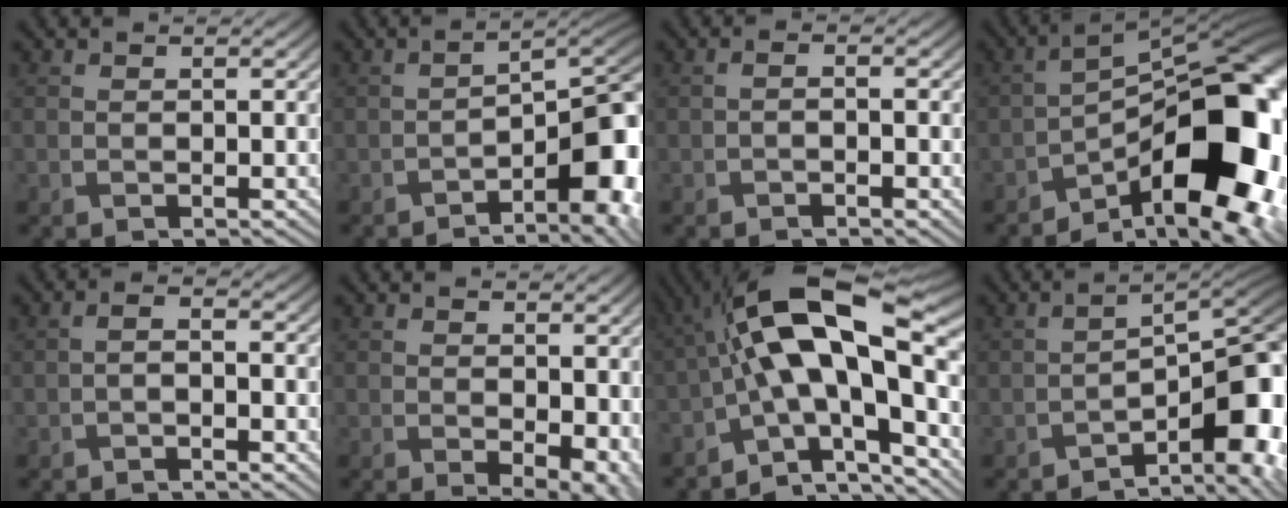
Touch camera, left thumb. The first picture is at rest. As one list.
[{"total": 8.0, "force": [-3.3, 2.1, 6.9], "torque": [-0.090, -0.001, -0.049]}, {"total": 0.7, "force": [-0.4, -0.3, 0.6], "torque": [-0.011, 0.006, -0.010]}, {"total": 16.2, "force": [-7.2, 6.5, 13.0], "torque": [-0.171, -0.002, -0.129]}, {"total": 1.1, "force": [-0.7, -0.1, 0.9], "torque": [-0.018, 0.006, -0.020]}, {"total": 5.3, "force": [-0.6, 3.0, 4.3], "torque": [-0.058, -0.025, 0.011]}, {"total": 16.4, "force": [-1.6, 5.6, 15.3], "torque": [-0.237, 0.035, -0.039]}, {"total": 7.0, "force": [-3.8, 1.4, 5.6], "torque": [-0.073, 0.007, -0.069]}]